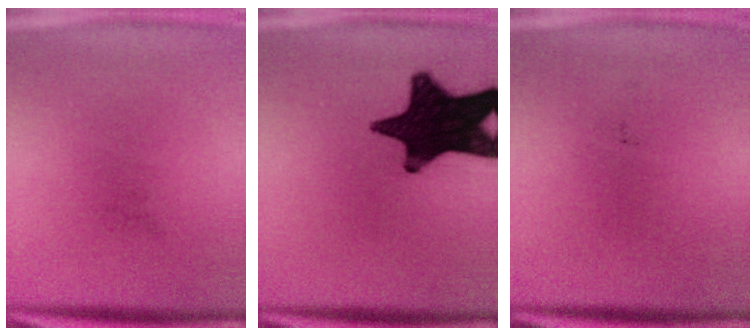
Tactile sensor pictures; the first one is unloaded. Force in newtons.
{"total": 17.7}
{"total": 0.0}